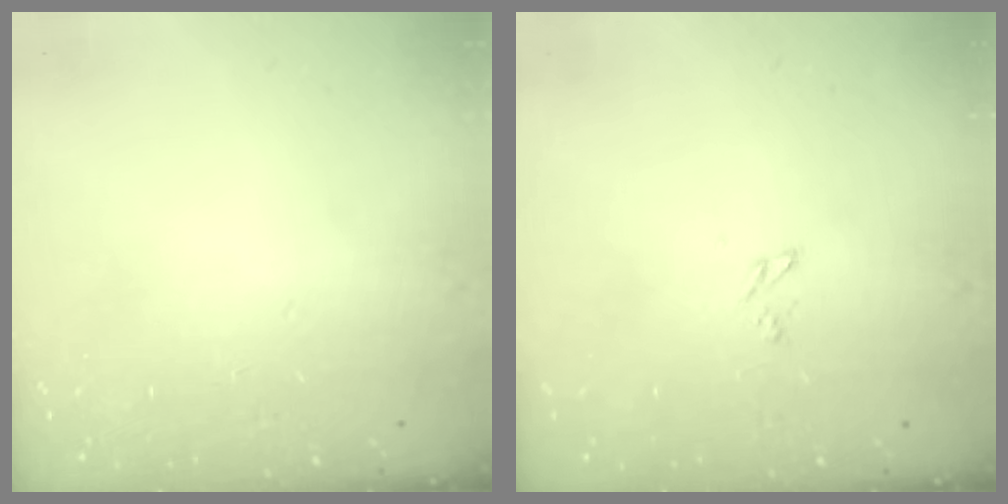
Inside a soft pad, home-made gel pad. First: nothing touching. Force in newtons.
{"total": 2.4, "press": 2.3, "slide": 0.3}